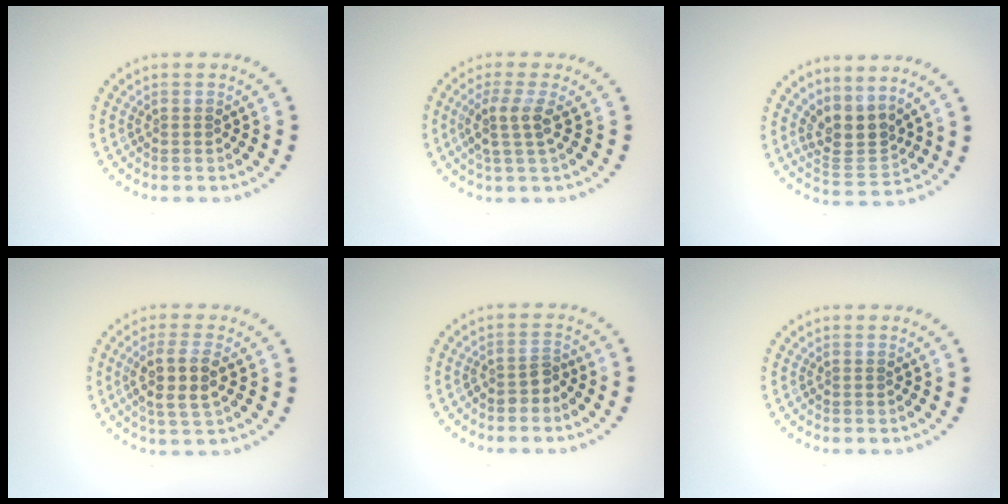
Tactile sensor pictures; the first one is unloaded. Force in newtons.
{"total": 2.6, "press": 2.0, "slide": 1.6}
{"total": 3.3, "press": 2.7, "slide": 1.9}
{"total": 3.7, "press": 3.4, "slide": 1.4}
{"total": 1.4, "press": 1.0, "slide": 0.9}
{"total": 0.0}